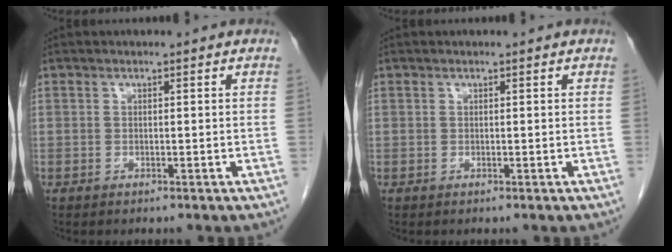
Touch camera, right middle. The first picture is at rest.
{"total": 0.0}